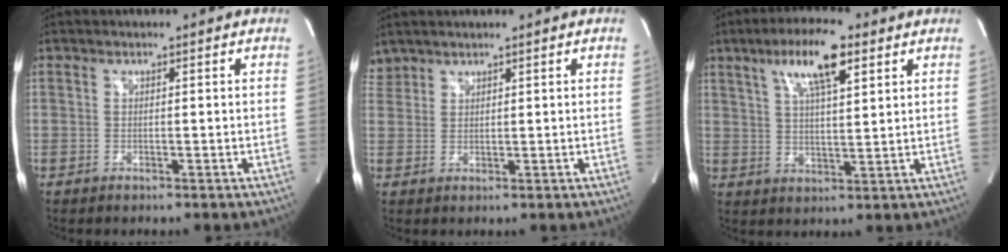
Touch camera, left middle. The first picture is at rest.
{"total": 2.3, "force": [2.2, 0.8, -0.2], "torque": [0.003, 0.013, 0.045]}
{"total": 9.9, "force": [5.3, 2.1, 8.2], "torque": [-0.151, 0.014, 0.092]}